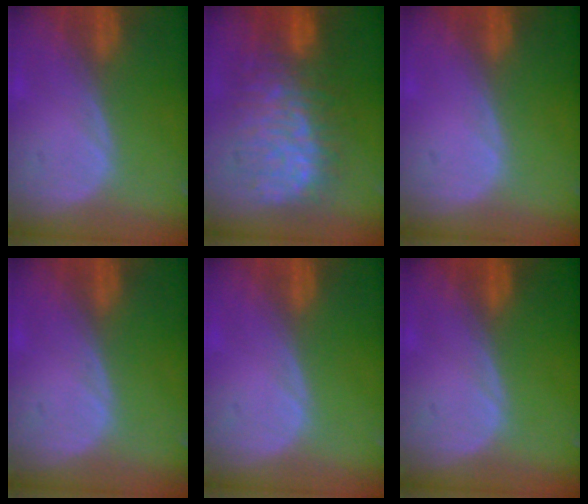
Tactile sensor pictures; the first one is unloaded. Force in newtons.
{"total": 12.0, "press": 11.9, "slide": 1.3}
{"total": 0.0}
{"total": 0.0}
{"total": 0.0}
{"total": 0.0}